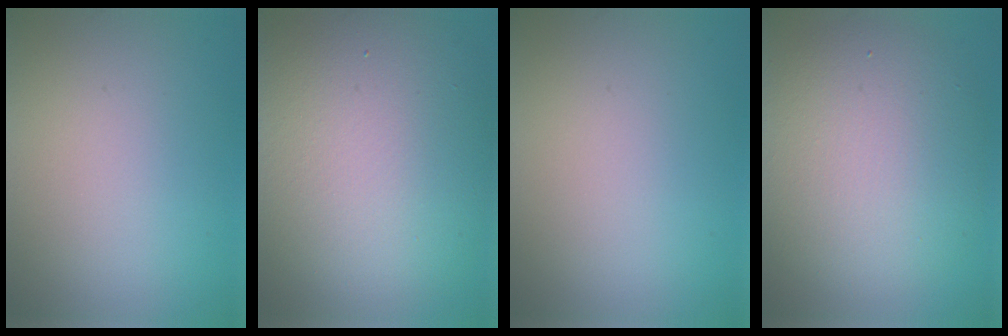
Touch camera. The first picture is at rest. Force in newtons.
{"total": 14.5, "press": 14.5, "slide": 0.7}
{"total": 0.0}
{"total": 8.5, "press": 8.5, "slide": 0.3}